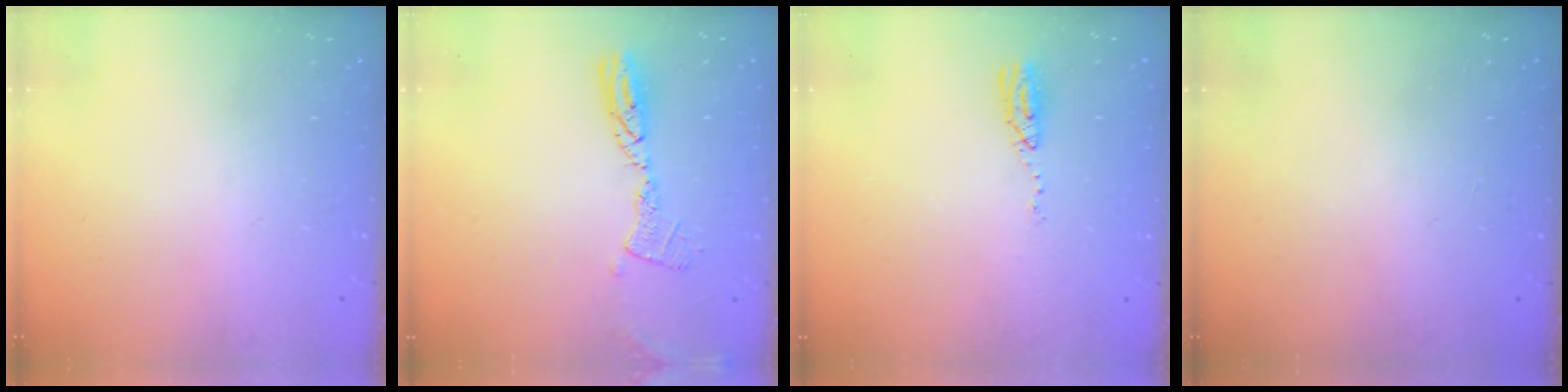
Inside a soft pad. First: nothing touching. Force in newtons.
{"total": 9.7, "press": 9.6, "slide": 0.9}
{"total": 5.0, "press": 4.7, "slide": 1.5}
{"total": 0.9, "press": 0.0, "slide": 0.9}